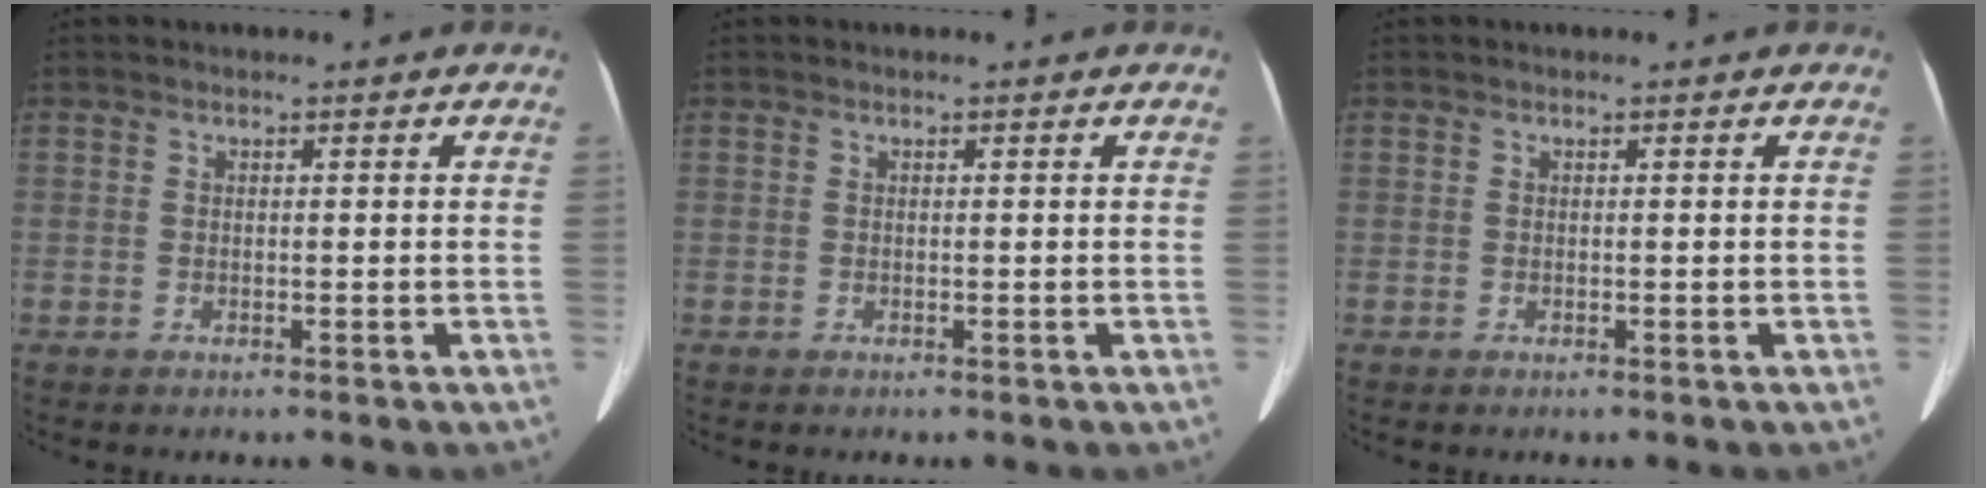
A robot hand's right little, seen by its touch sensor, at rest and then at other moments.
{"total": 0.0}
{"total": 0.0}